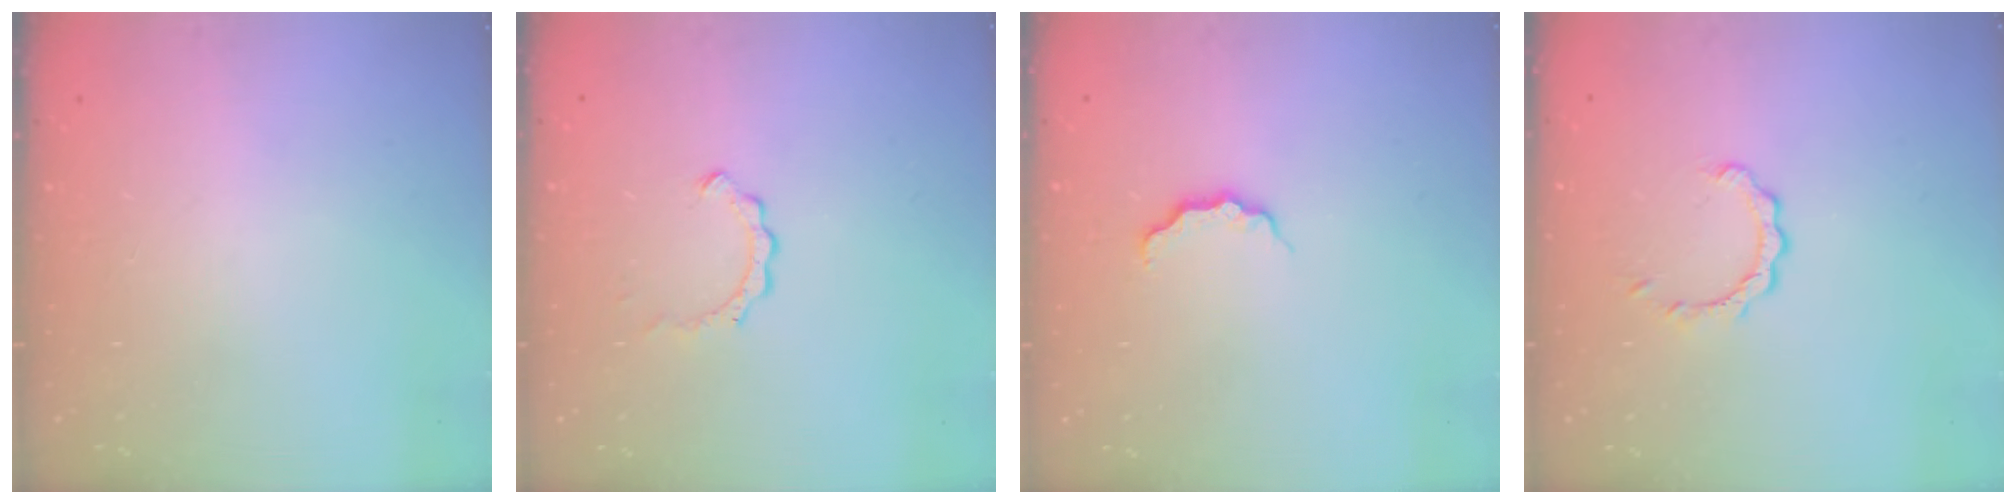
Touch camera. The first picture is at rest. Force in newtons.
{"total": 2.3, "press": 2.3, "slide": 0.2}
{"total": 3.9, "press": 3.9, "slide": 0.5}
{"total": 2.7, "press": 2.6, "slide": 0.2}